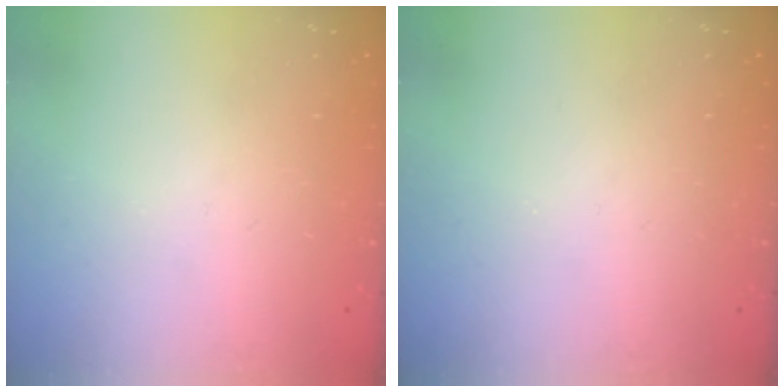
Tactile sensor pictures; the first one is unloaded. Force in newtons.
{"total": 0.0}